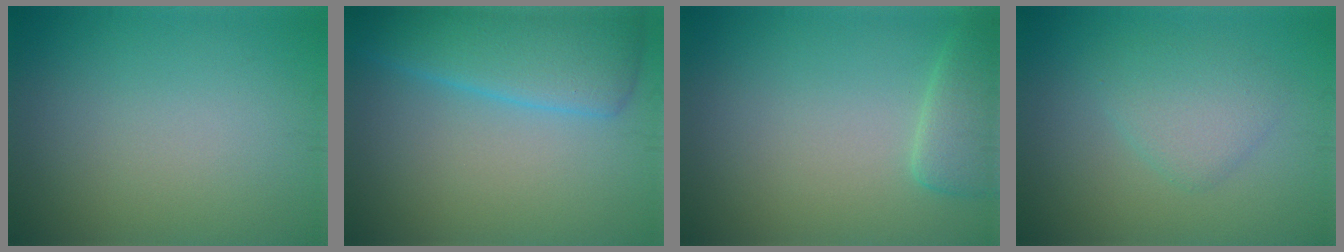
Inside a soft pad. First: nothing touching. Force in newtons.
{"total": 6.3, "press": 6.3, "slide": 0.2}
{"total": 2.6, "press": 2.6, "slide": 0.2}
{"total": 2.7, "press": 2.7, "slide": 0.0}